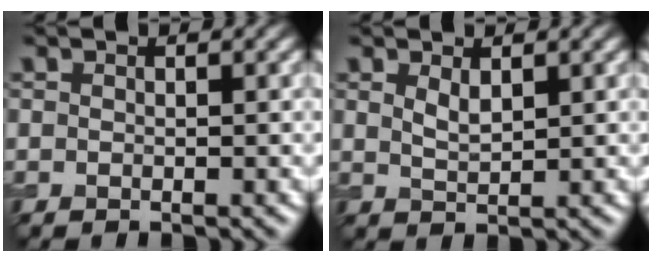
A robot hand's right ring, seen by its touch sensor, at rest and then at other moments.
{"total": 1.5, "force": [0.9, 0.6, 1.1], "torque": [-0.025, -0.003, 0.021]}